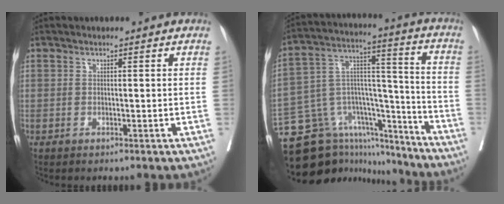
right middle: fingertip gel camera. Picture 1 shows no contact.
{"total": 16.4, "force": [-13.7, 8.1, 4.2], "torque": [-0.066, 0.086, -0.214]}